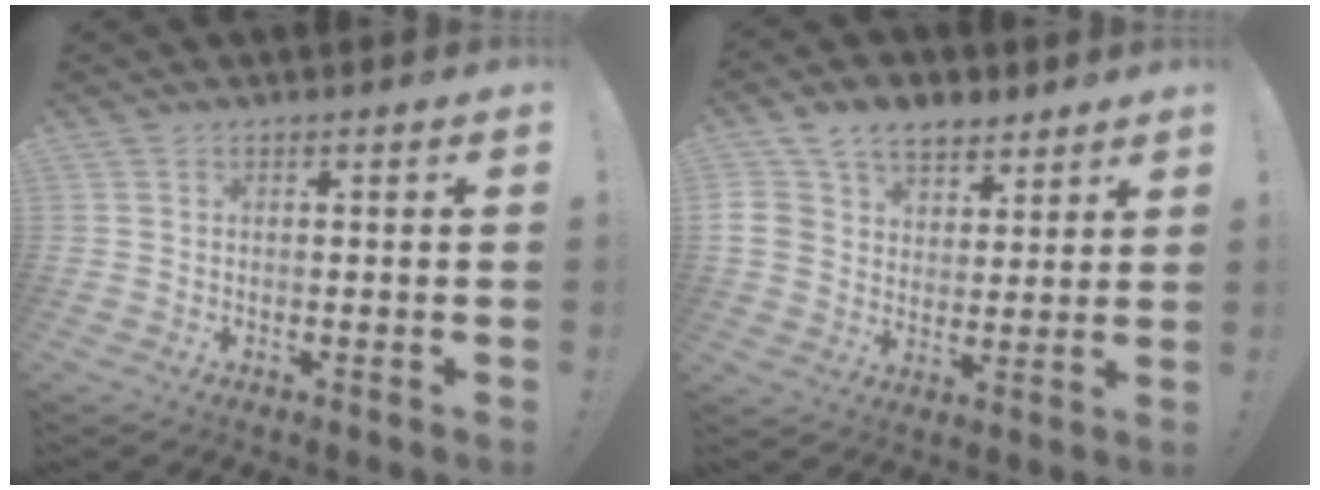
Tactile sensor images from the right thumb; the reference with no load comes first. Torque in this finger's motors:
{"motor_torque": [1.04, 1.05, 0.11, 0.10, 0.17]}